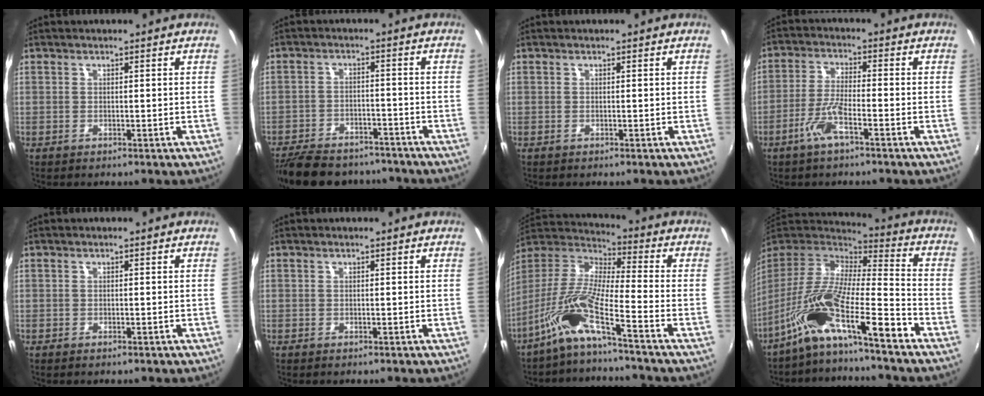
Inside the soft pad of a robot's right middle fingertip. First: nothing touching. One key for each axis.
{"total": 16.9, "fx": -14.1, "fy": 6.4, "fz": 6.7, "tx": -0.156, "ty": -0.006, "tz": -0.204}
{"total": 0.0}
{"total": 6.1, "fx": -3.5, "fy": 0.9, "fz": 4.9, "tx": -0.108, "ty": -0.001, "tz": -0.070}
{"total": 0.7, "fx": -0.5, "fy": 0.3, "fz": 0.3, "tx": -0.007, "ty": -0.003, "tz": -0.010}
{"total": 0.0}
{"total": 11.3, "fx": -7.4, "fy": 0.0, "fz": 8.5, "tx": -0.163, "ty": 0.000, "tz": -0.155}
{"total": 16.8, "fx": -11.6, "fy": 2.1, "fz": 12.0, "tx": -0.219, "ty": -0.006, "tz": -0.233}